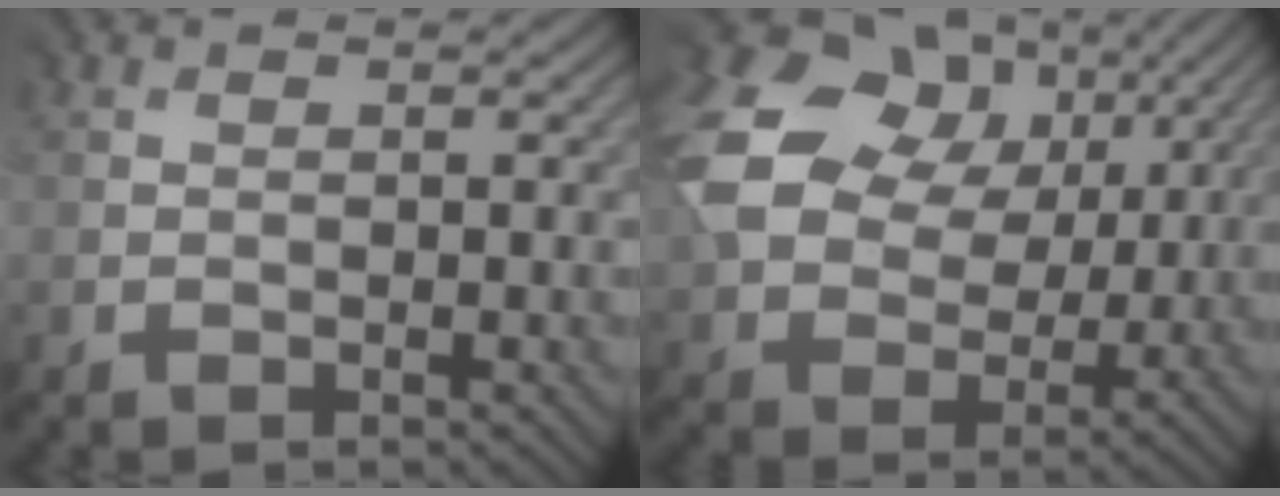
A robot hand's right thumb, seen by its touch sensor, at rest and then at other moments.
{"total": 16.7, "force": [6.4, 12.2, 9.3], "torque": [-0.234, 0.034, 0.123]}